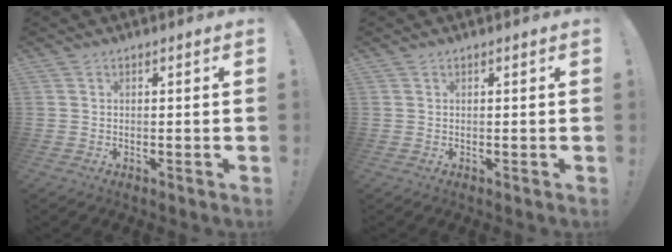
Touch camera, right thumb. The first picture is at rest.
{"total": 0.0}